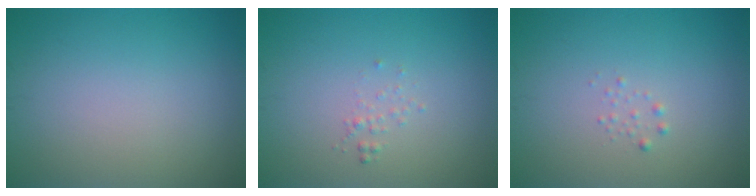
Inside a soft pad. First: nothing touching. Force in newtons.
{"total": 0.6, "press": 0.6, "slide": 0.1}
{"total": 0.6, "press": 0.6, "slide": 0.0}